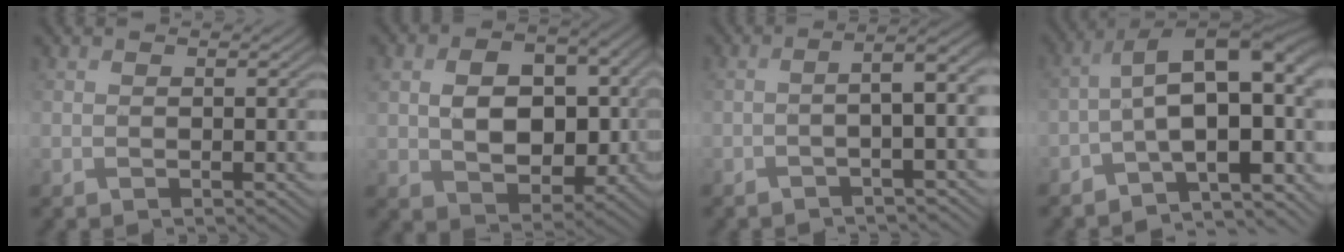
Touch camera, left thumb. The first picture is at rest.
{"total": 10.6, "force": [0.3, 7.8, 7.2], "torque": [-0.144, -0.004, 0.014]}
{"total": 5.5, "force": [-1.0, 1.4, 5.2], "torque": [-0.076, 0.005, -0.031]}
{"total": 16.1, "force": [-3.2, 8.0, 13.6], "torque": [-0.199, 0.000, -0.031]}